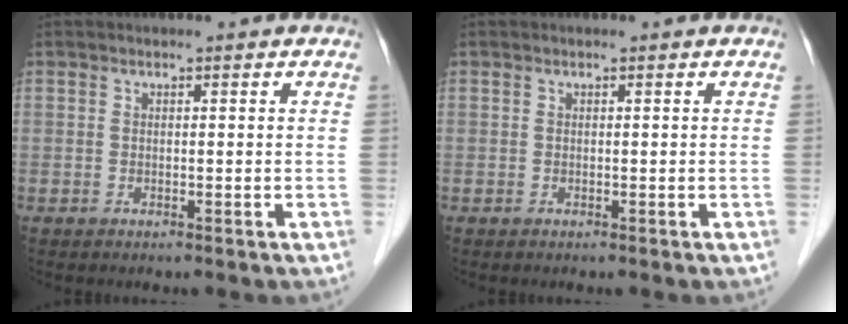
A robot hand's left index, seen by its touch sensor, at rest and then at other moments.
{"total": 0.0}